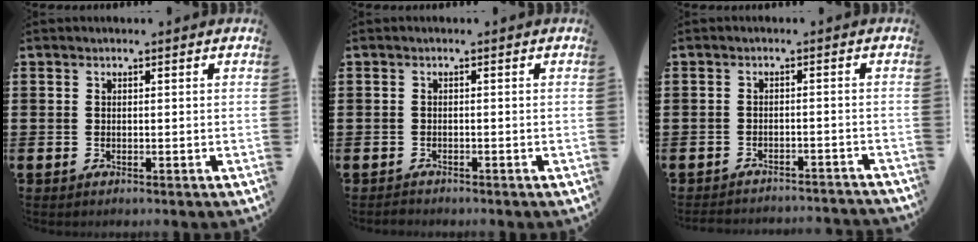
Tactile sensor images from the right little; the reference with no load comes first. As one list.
[{"total": 0.6, "force": [-0.6, 0.2, 0.0], "torque": [-0.002, 0.000, -0.013]}, {"total": 2.1, "force": [-2.1, -0.1, 0.0], "torque": [-0.002, 0.003, -0.045]}]